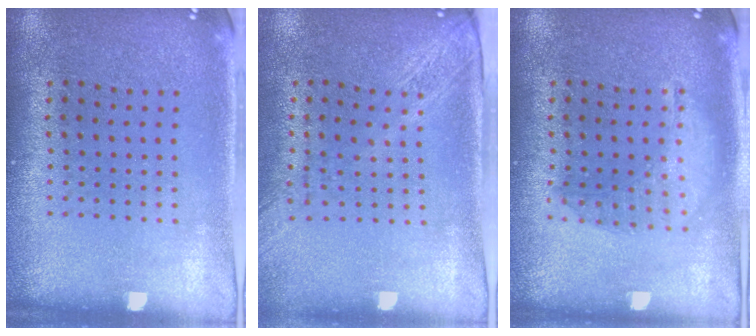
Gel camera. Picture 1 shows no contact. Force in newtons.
{"total": 2.1, "press": 1.7, "slide": 1.2}
{"total": 1.4, "press": 1.4, "slide": 0.3}